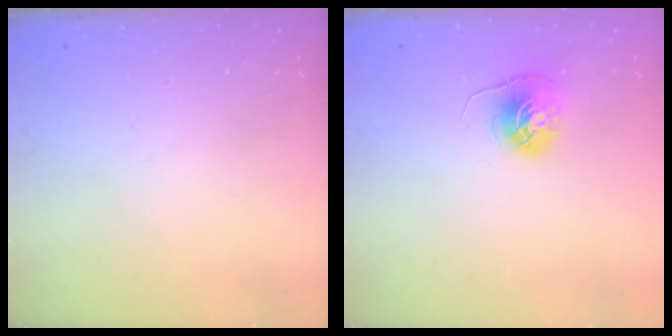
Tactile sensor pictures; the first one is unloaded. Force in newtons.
{"total": 6.1, "press": 6.1, "slide": 0.4}